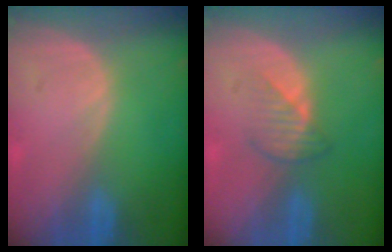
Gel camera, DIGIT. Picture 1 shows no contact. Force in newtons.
{"total": 3.0, "press": 2.9, "slide": 0.7}